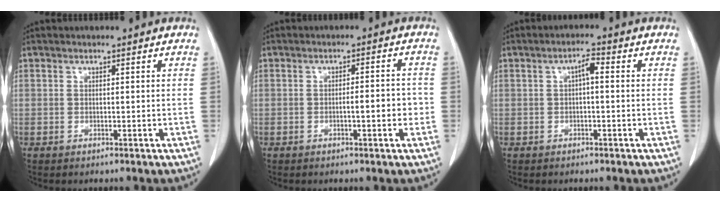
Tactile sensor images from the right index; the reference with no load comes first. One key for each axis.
{"total": 4.0, "fx": -0.9, "fy": 0.9, "fz": 3.8, "tx": -0.058, "ty": 0.008, "tz": -0.010}
{"total": 2.4, "fx": 0.2, "fy": 0.6, "fz": 2.4, "tx": -0.040, "ty": 0.008, "tz": 0.004}